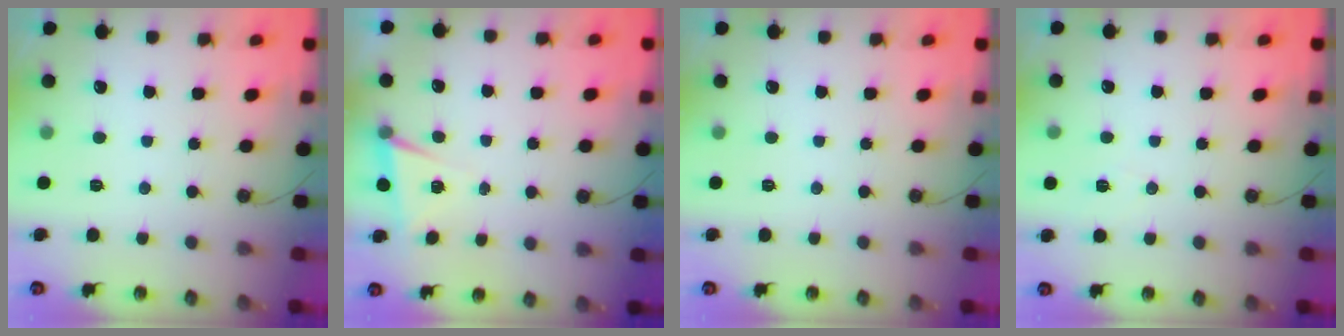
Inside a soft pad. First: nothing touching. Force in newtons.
{"total": 4.2, "press": 3.0, "slide": 3.0}
{"total": 0.0}
{"total": 4.1, "press": 3.5, "slide": 2.1}